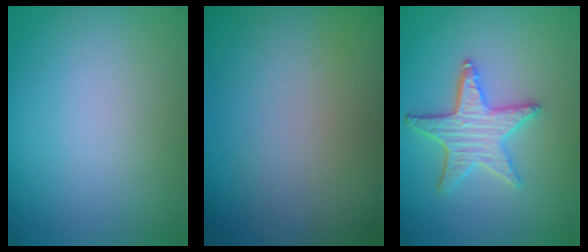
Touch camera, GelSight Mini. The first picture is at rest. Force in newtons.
{"total": 0.0}
{"total": 4.3, "press": 3.6, "slide": 2.2}